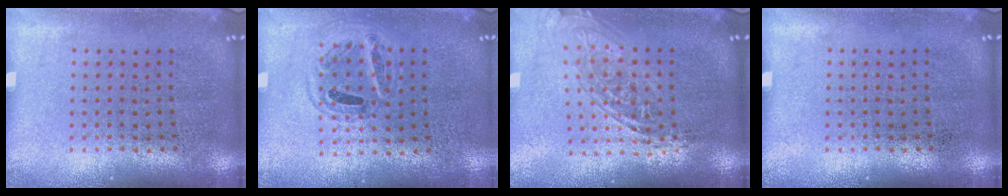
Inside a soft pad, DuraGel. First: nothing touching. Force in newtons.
{"total": 0.9, "press": 0.9, "slide": 0.3}
{"total": 1.7, "press": 1.4, "slide": 1.0}
{"total": 0.0}